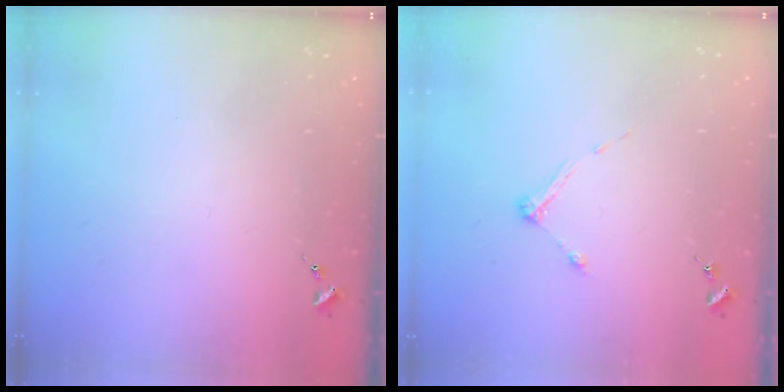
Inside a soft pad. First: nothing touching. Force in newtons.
{"total": 4.9, "press": 4.9, "slide": 0.7}